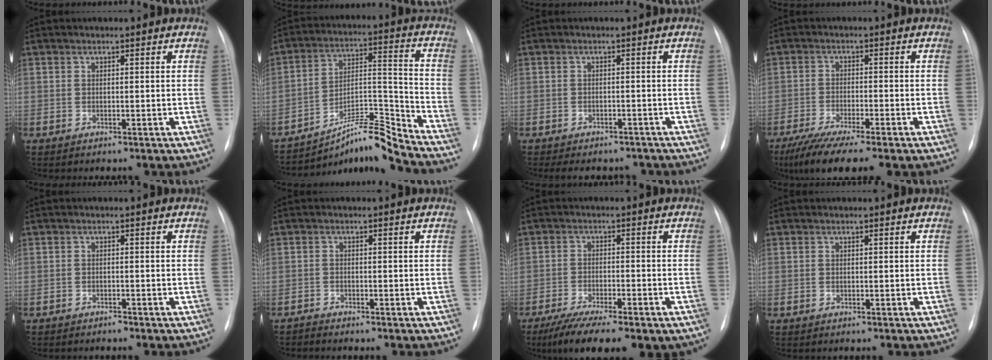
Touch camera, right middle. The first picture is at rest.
{"total": 9.9, "force": [-9.1, -1.3, 3.6], "torque": [-0.059, 0.039, -0.153]}
{"total": 8.9, "force": [-7.8, 3.3, 2.6], "torque": [-0.036, 0.007, -0.089]}
{"total": 9.9, "force": [-7.4, 0.6, 6.4], "torque": [-0.104, -0.024, -0.121]}
{"total": 0.8, "force": [-0.8, 0.1, 0.1], "torque": [-0.005, 0.000, -0.016]}
{"total": 1.0, "force": [-0.9, -0.2, -0.3], "torque": [0.005, -0.006, -0.021]}
{"total": 12.5, "force": [-8.6, 3.2, 8.4], "torque": [-0.140, -0.020, -0.135]}
{"total": 0.0}